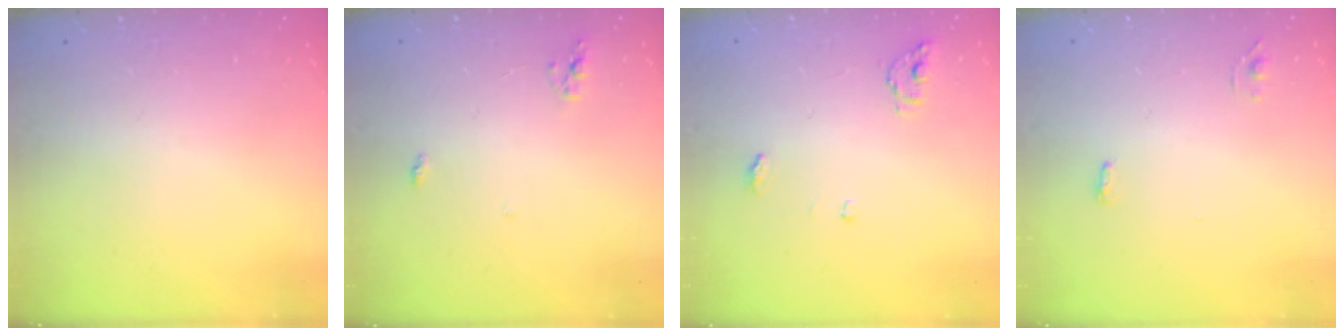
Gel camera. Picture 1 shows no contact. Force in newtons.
{"total": 3.7, "press": 3.7, "slide": 0.1}
{"total": 4.8, "press": 4.8, "slide": 0.4}
{"total": 3.3, "press": 2.9, "slide": 1.7}